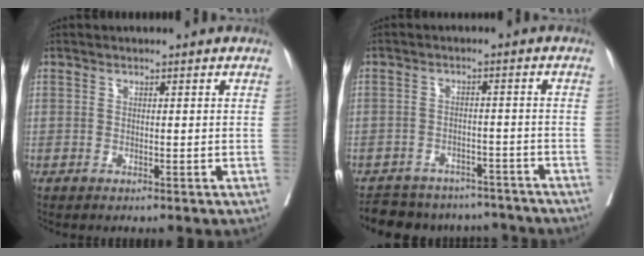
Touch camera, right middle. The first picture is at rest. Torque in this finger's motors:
{"motor_torque": [0.52, -0.67, 0.06, 0.02]}